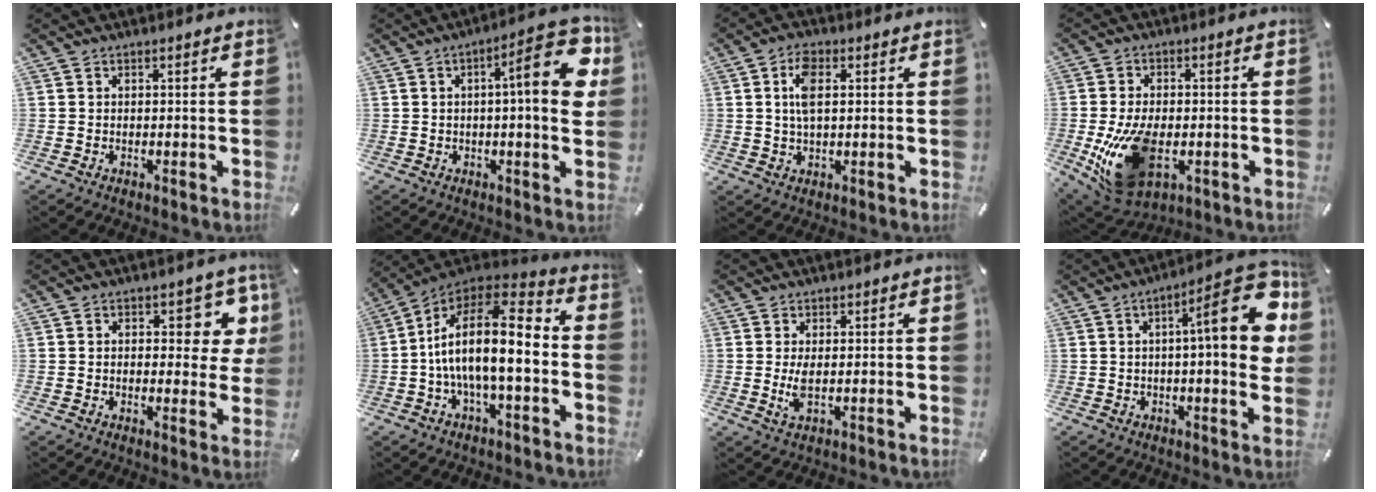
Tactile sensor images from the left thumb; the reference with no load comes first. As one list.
[{"total": 14.9, "force": [3.6, 3.6, 14.0], "torque": [-0.181, -0.021, 0.046]}, {"total": 6.1, "force": [1.5, 3.0, 5.1], "torque": [-0.115, 0.002, 0.019]}, {"total": 16.2, "force": [-3.4, 9.8, 12.5], "torque": [-0.244, -0.012, -0.049]}, {"total": 8.3, "force": [3.4, 4.6, 6.0], "torque": [-0.051, -0.018, 0.050]}, {"total": 17.0, "force": [-3.0, 6.1, 15.5], "torque": [-0.281, -0.003, -0.058]}, {"total": 3.8, "force": [0.3, 1.0, 3.7], "torque": [-0.082, -0.007, 0.002]}, {"total": 18.9, "force": [4.9, 5.0, 17.6], "torque": [-0.229, -0.027, 0.058]}]